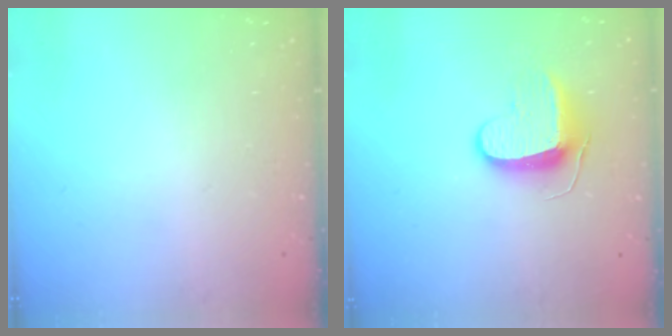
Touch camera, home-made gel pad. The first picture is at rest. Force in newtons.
{"total": 8.9, "press": 8.9, "slide": 0.8}